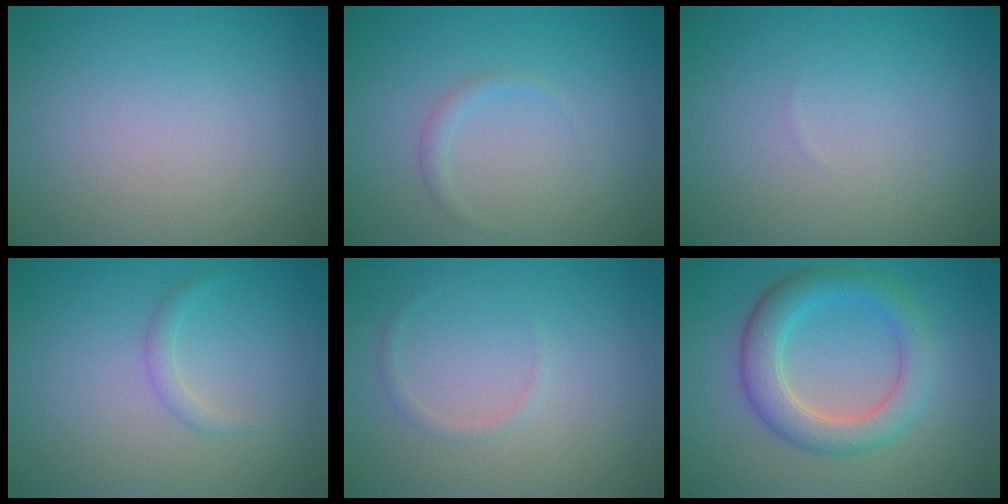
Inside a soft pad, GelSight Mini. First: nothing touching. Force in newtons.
{"total": 0.8, "press": 0.8, "slide": 0.1}
{"total": 0.0}
{"total": 1.0, "press": 1.0, "slide": 0.1}
{"total": 0.7, "press": 0.7, "slide": 0.0}
{"total": 4.7, "press": 4.7, "slide": 0.2}